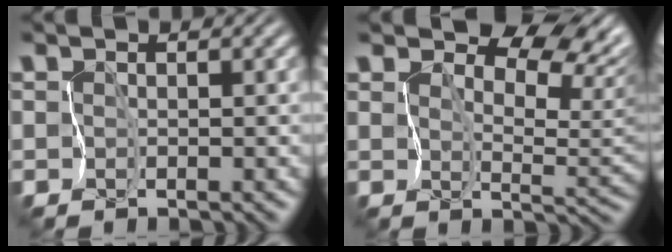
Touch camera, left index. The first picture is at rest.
{"total": 9.0, "force": [7.3, 3.0, 4.3], "torque": [-0.072, 0.001, 0.114]}